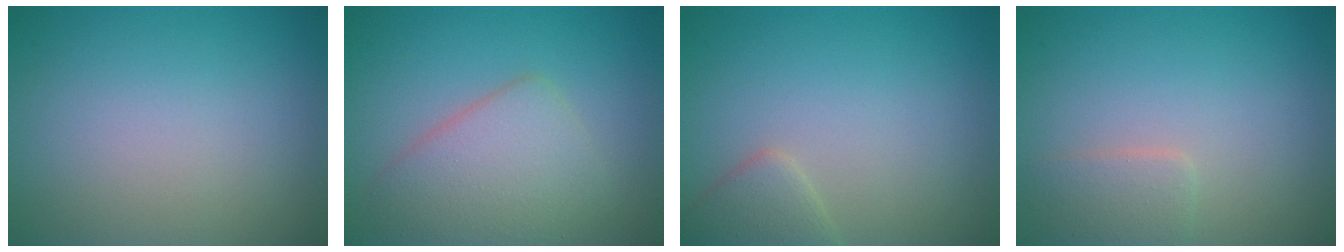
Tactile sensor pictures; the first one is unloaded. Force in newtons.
{"total": 4.8, "press": 4.8, "slide": 0.1}
{"total": 2.2, "press": 2.2, "slide": 0.1}
{"total": 2.0, "press": 2.0, "slide": 0.0}